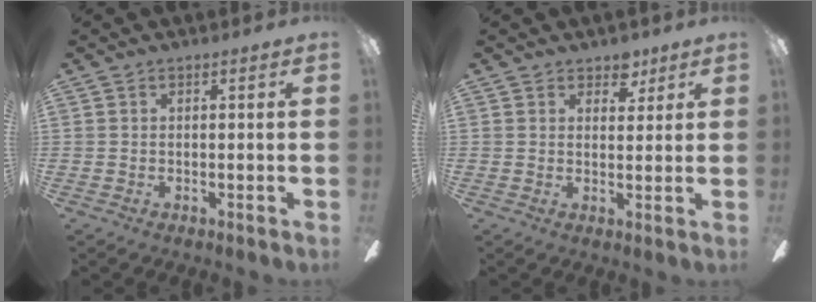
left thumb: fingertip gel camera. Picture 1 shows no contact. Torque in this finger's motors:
{"motor_torque": [0.08, 0.02, 0.32, 0.05, 0.02]}